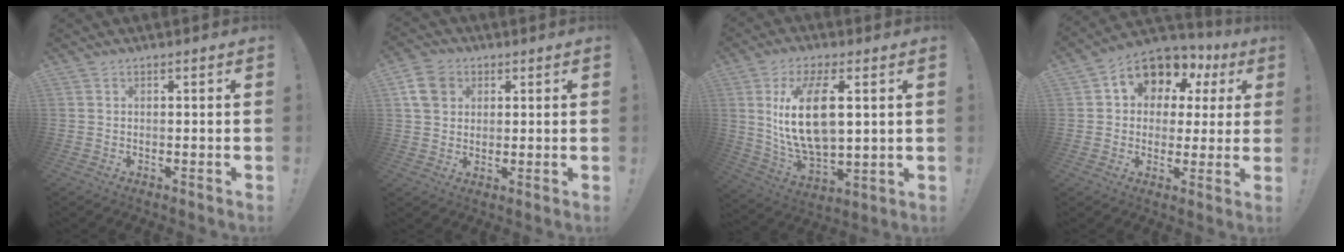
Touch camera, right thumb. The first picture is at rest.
{"total": 8.5, "force": [3.1, 6.9, 3.9], "torque": [-0.056, -0.002, 0.064]}
{"total": 17.3, "force": [4.1, 8.3, 14.7], "torque": [-0.289, -0.015, 0.062]}
{"total": 10.2, "force": [5.9, 7.0, 4.4], "torque": [-0.073, -0.045, 0.108]}